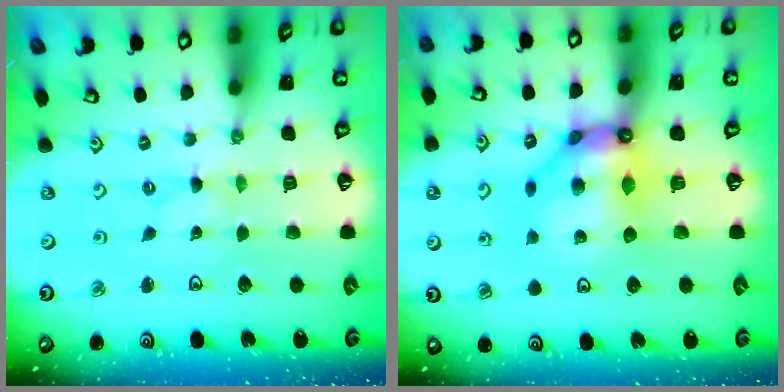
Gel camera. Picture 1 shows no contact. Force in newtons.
{"total": 10.7, "press": 10.6, "slide": 1.0}